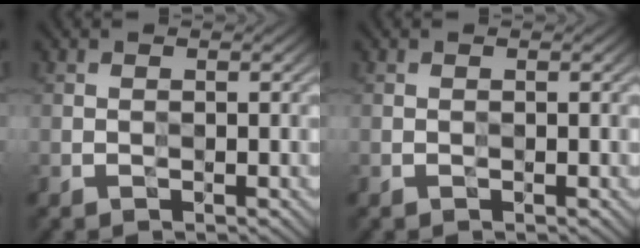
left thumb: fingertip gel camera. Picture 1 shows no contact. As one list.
[{"total": 0.0}]